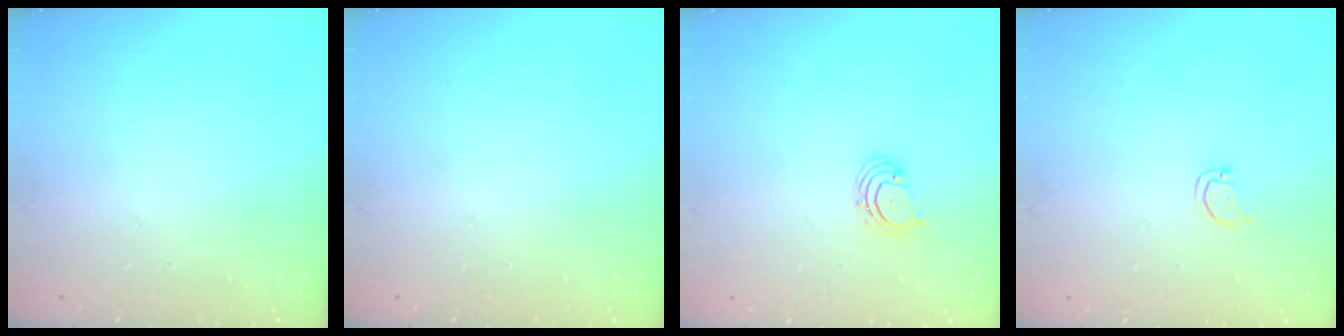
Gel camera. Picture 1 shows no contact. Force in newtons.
{"total": 0.0}
{"total": 1.8, "press": 1.7, "slide": 0.7}
{"total": 1.8, "press": 1.8, "slide": 0.1}